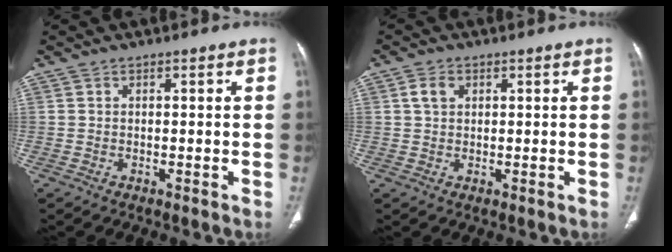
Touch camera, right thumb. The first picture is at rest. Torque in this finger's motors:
{"motor_torque": [0.44, 0.41, 0.18, 0.25, -0.02]}